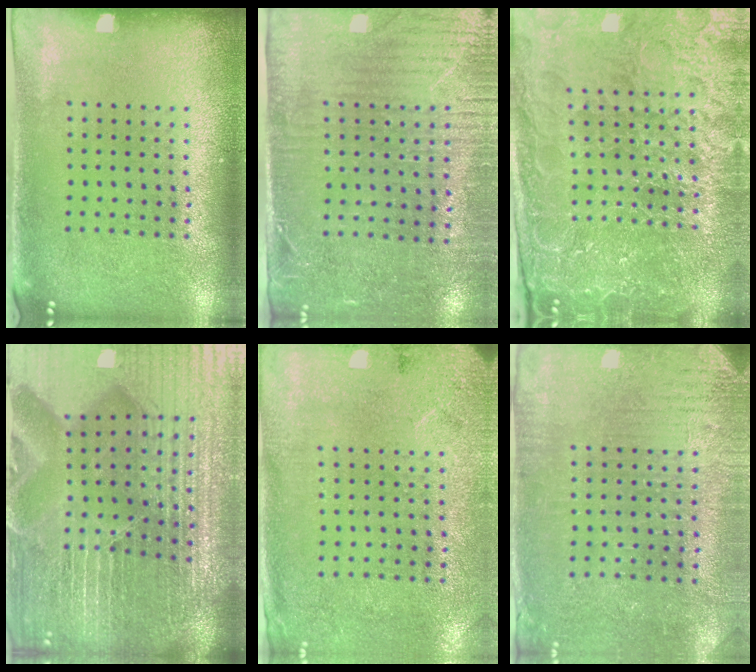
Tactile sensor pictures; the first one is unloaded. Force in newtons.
{"total": 3.4, "press": 2.9, "slide": 1.7}
{"total": 5.5, "press": 5.1, "slide": 2.1}
{"total": 7.0, "press": 6.2, "slide": 3.4}
{"total": 2.7, "press": 2.2, "slide": 1.6}
{"total": 3.0, "press": 2.8, "slide": 0.8}